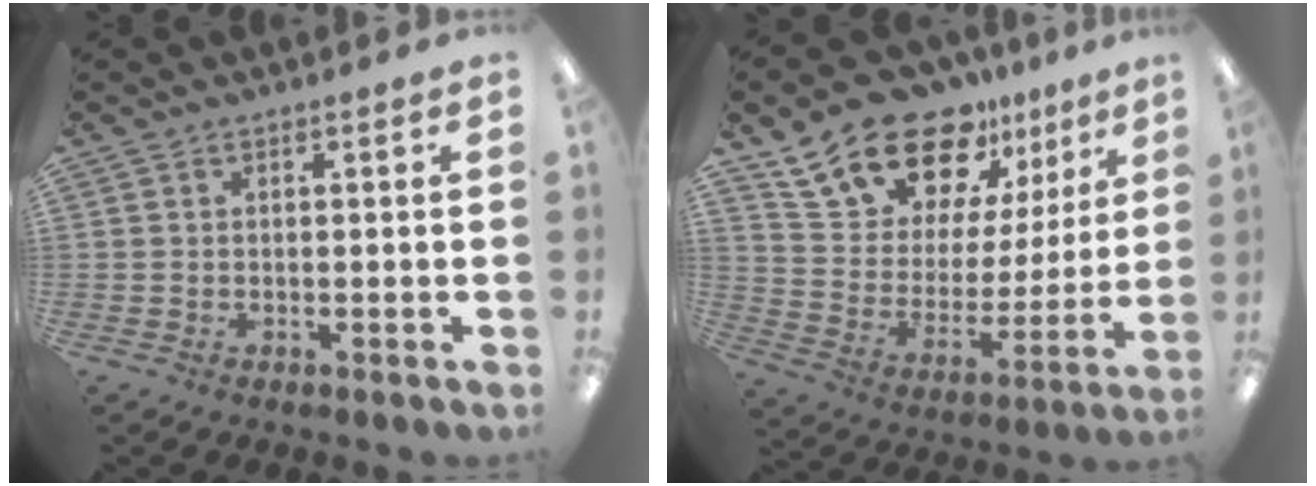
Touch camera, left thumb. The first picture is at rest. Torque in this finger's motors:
{"motor_torque": [1.40, 1.41, 1.40, -1.37, 0.21]}